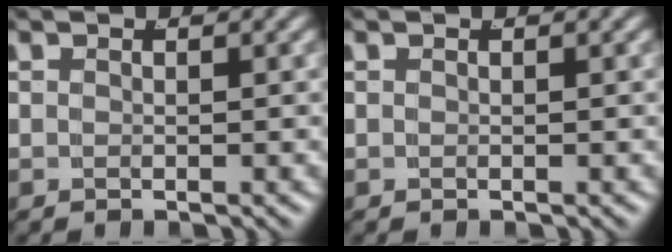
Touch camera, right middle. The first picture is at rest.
{"total": 0.0}